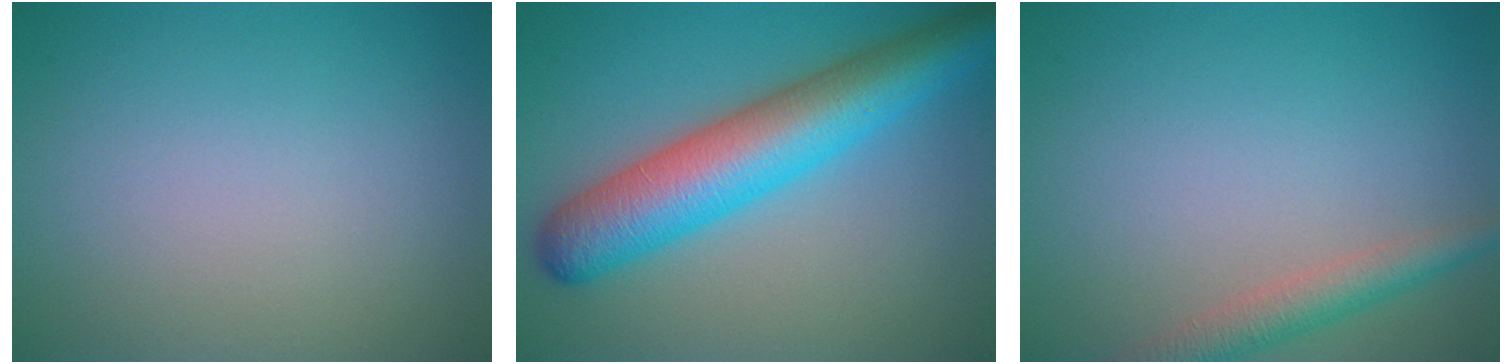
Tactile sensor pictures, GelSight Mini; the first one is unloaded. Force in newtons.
{"total": 9.0, "press": 9.0, "slide": 0.2}
{"total": 3.0, "press": 2.9, "slide": 0.1}